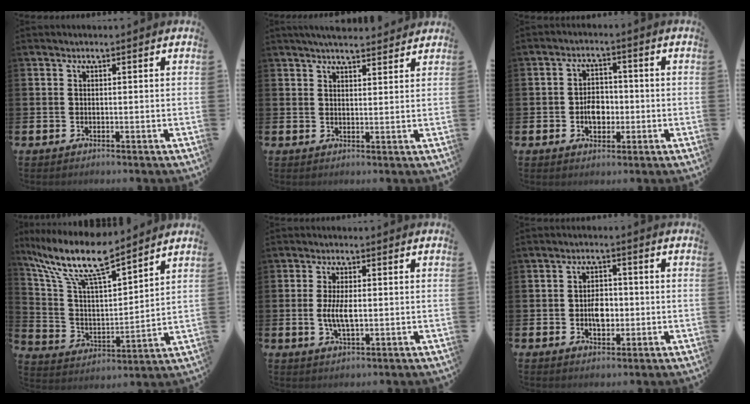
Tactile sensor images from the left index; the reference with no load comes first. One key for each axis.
{"total": 4.3, "fx": 4.2, "fy": 0.7, "fz": 1.0, "tx": -0.015, "ty": -0.020, "tz": 0.074}
{"total": 3.8, "fx": -0.7, "fy": 2.8, "fz": 2.5, "tx": -0.029, "ty": -0.002, "tz": -0.021}
{"total": 11.7, "fx": 9.9, "fy": 1.9, "fz": 5.9, "tx": -0.152, "ty": -0.053, "tz": 0.170}
{"total": 4.4, "fx": 0.0, "fy": 1.9, "fz": 4.0, "tx": -0.075, "ty": -0.001, "tz": -0.006}
{"total": 4.0, "fx": -0.4, "fy": 2.7, "fz": 3.0, "tx": -0.035, "ty": -0.002, "tz": -0.015}